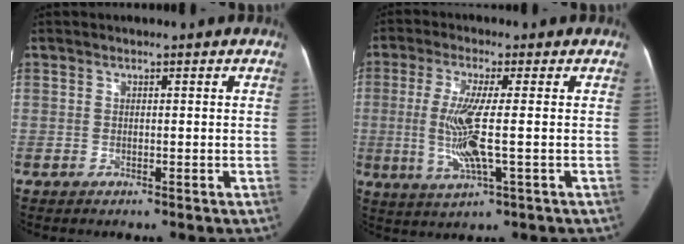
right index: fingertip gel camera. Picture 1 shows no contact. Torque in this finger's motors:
{"motor_torque": [0.35, 0.03, 0.27, 0.09]}